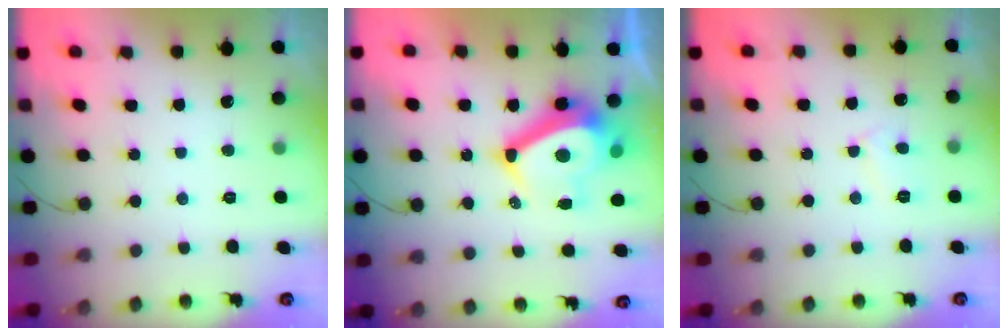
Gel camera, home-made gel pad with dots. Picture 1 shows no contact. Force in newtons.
{"total": 13.3, "press": 12.8, "slide": 3.6}
{"total": 4.6, "press": 4.6, "slide": 0.6}